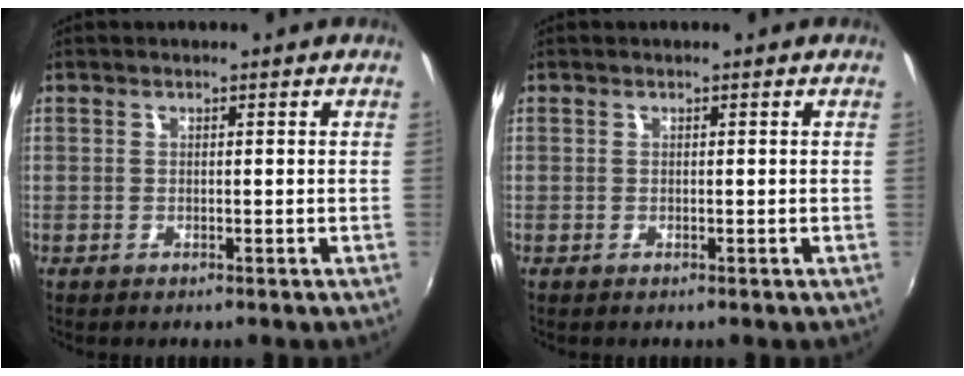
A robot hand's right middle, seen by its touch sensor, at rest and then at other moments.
{"total": 0.0}